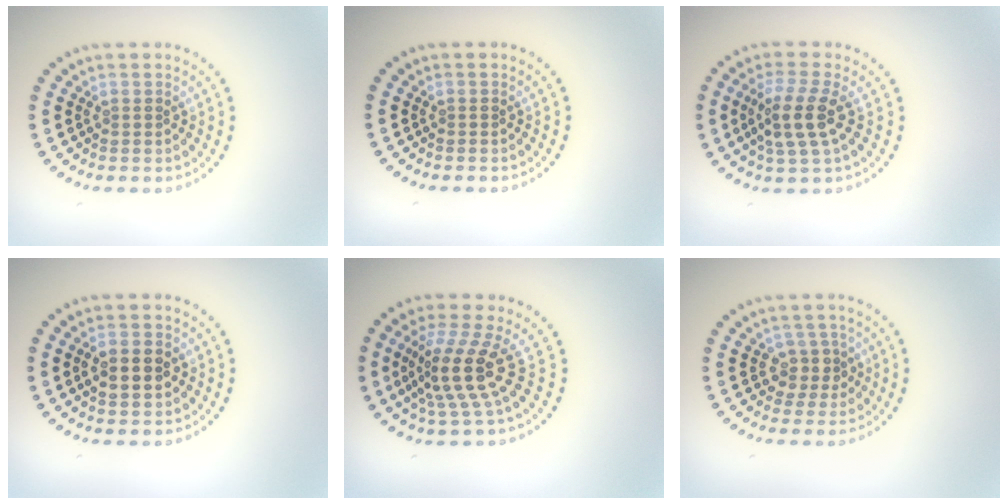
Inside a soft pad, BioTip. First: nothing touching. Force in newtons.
{"total": 0.0}
{"total": 3.7, "press": 3.2, "slide": 1.8}
{"total": 3.0, "press": 3.0, "slide": 0.1}
{"total": 4.8, "press": 3.5, "slide": 3.2}
{"total": 2.3, "press": 1.9, "slide": 1.2}